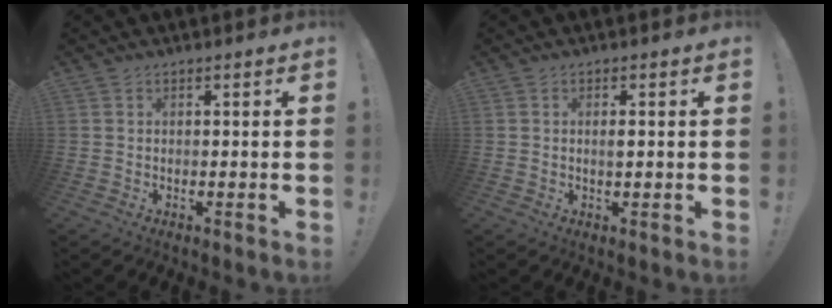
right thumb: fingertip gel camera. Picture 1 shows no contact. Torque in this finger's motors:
{"motor_torque": [0.01, -0.16, -0.01, 0.18, 0.03]}